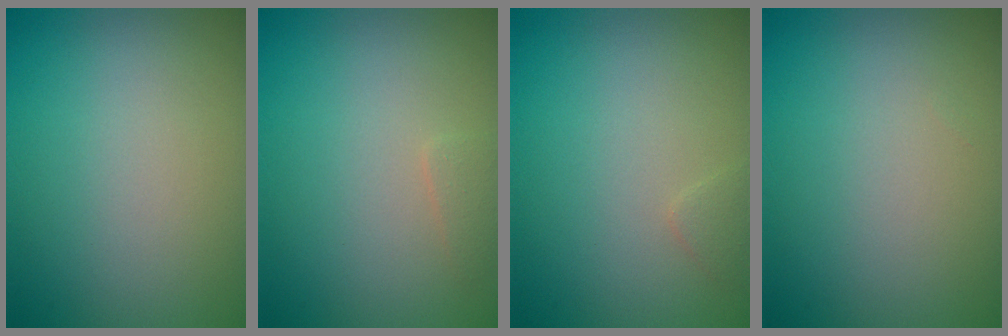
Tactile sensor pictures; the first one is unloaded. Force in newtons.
{"total": 0.9, "press": 0.9, "slide": 0.0}
{"total": 0.8, "press": 0.7, "slide": 0.1}
{"total": 0.0}